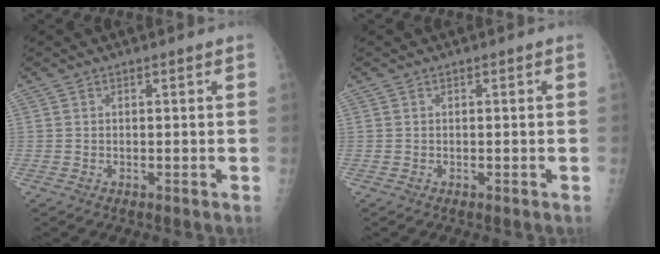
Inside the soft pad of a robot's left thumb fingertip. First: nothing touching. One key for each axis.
{"total": 0.0}